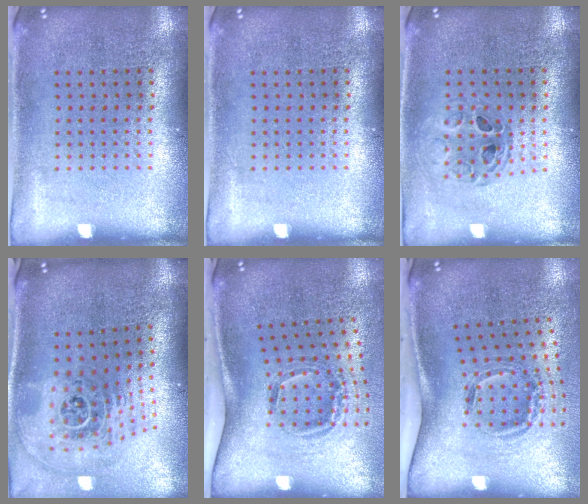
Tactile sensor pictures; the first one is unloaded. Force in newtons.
{"total": 0.0}
{"total": 0.8, "press": 0.8, "slide": 0.1}
{"total": 2.6, "press": 1.8, "slide": 1.9}
{"total": 2.0, "press": 1.2, "slide": 1.7}
{"total": 2.0, "press": 1.2, "slide": 1.6}